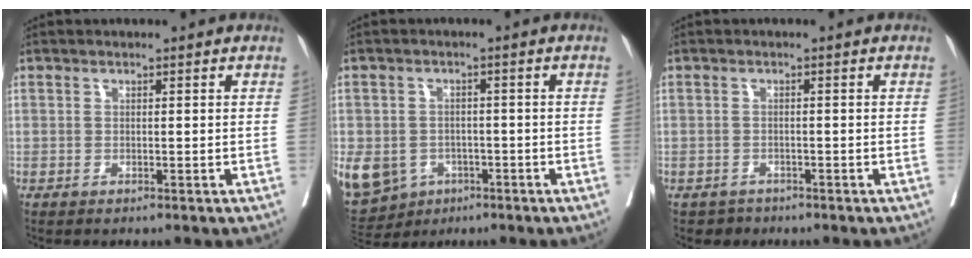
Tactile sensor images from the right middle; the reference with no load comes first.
{"total": 19.1, "force": [-7.5, 15.9, 7.5], "torque": [-0.279, -0.013, -0.106]}
{"total": 1.8, "force": [-1.4, 1.1, -0.4], "torque": [0.002, 0.004, -0.024]}